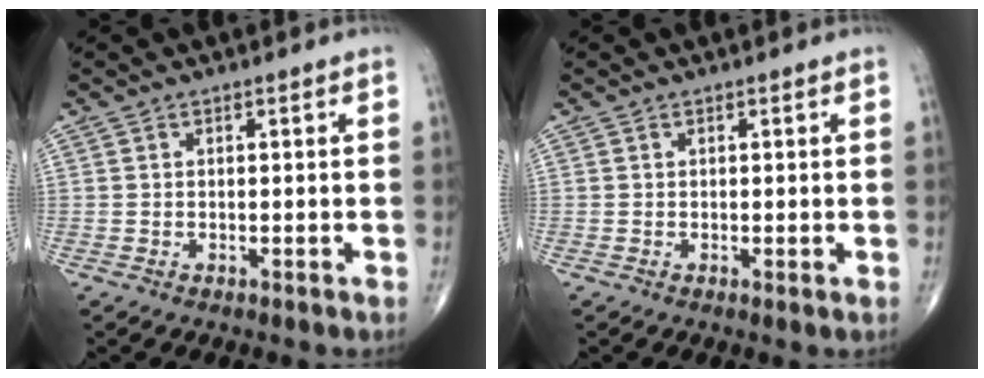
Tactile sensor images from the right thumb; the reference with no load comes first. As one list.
[{"total": 0.5, "force": [0.1, 0.1, 0.5], "torque": [-0.012, -0.004, 0.000]}]